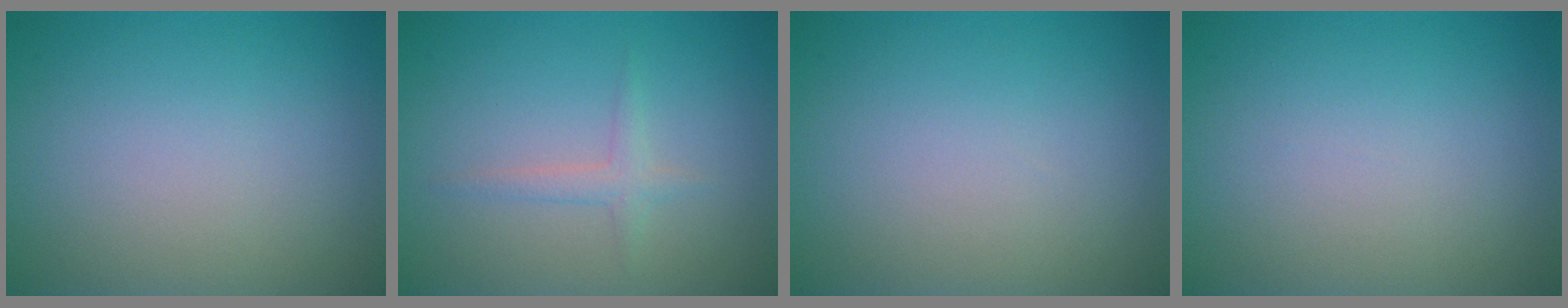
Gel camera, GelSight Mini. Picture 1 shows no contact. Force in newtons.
{"total": 1.3, "press": 1.3, "slide": 0.1}
{"total": 0.0}
{"total": 0.0}